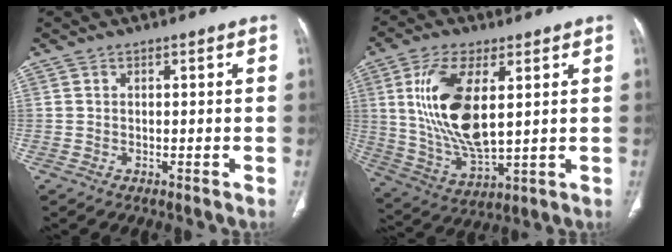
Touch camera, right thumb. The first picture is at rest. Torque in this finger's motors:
{"motor_torque": [2.44, 2.57, 2.05, -0.04, 0.21]}